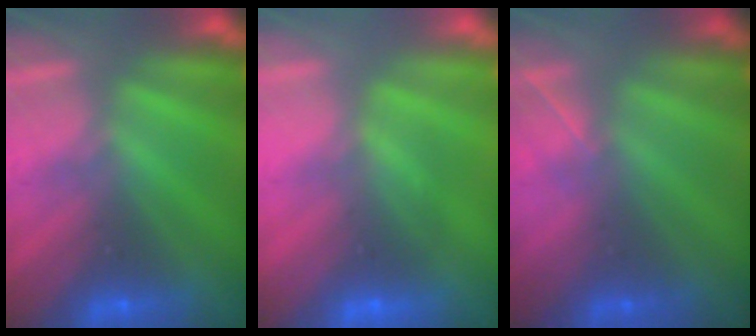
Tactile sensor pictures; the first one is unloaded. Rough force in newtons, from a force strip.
{"total": 2.7}
{"total": 1.6}